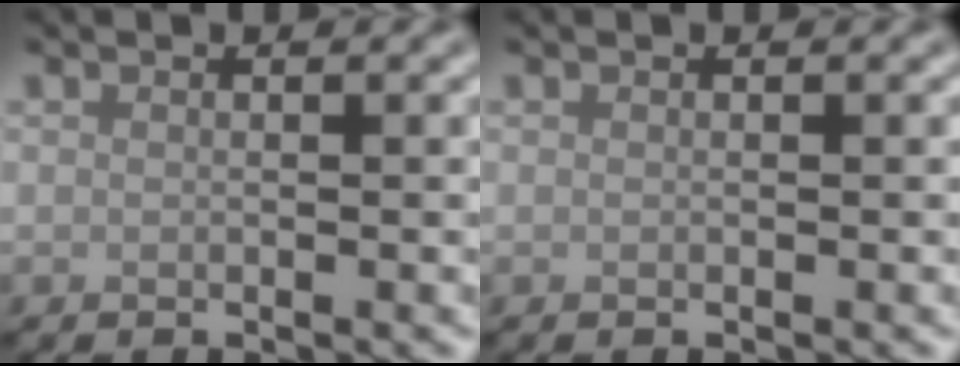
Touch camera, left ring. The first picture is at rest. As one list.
[{"total": 0.0}]